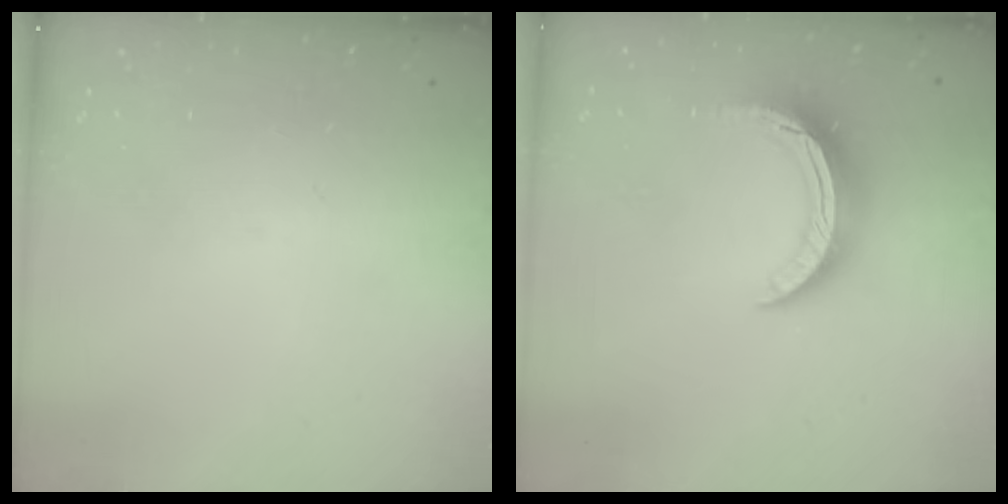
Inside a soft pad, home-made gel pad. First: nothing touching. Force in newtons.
{"total": 10.8, "press": 10.8, "slide": 0.5}